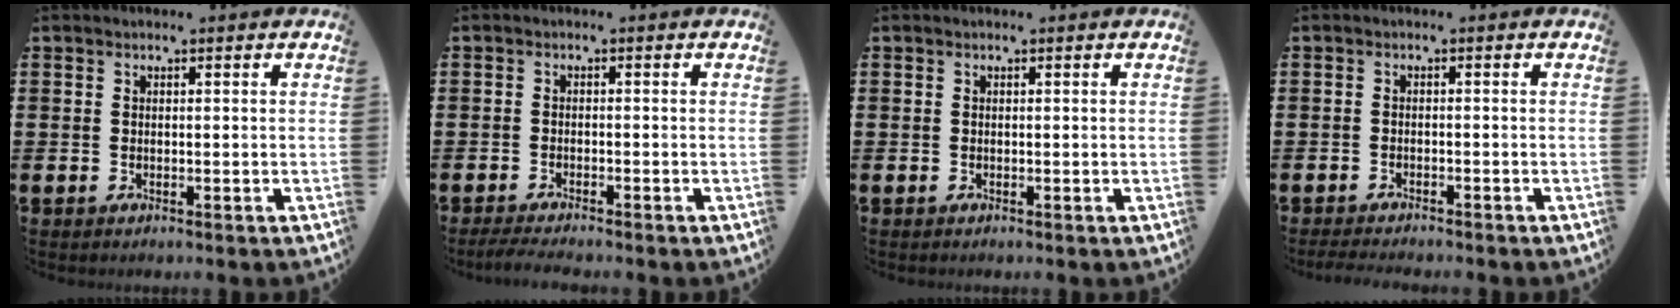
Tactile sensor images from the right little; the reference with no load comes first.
{"total": 1.6, "force": [-1.5, 0.0, 0.6], "torque": [-0.010, 0.002, -0.029]}
{"total": 0.0}
{"total": 1.2, "force": [-1.2, 0.0, 0.3], "torque": [-0.007, 0.002, -0.024]}